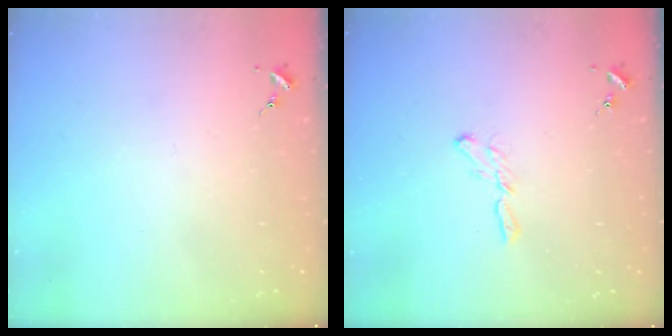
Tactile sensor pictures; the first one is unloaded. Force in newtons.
{"total": 5.0, "press": 5.0, "slide": 0.5}